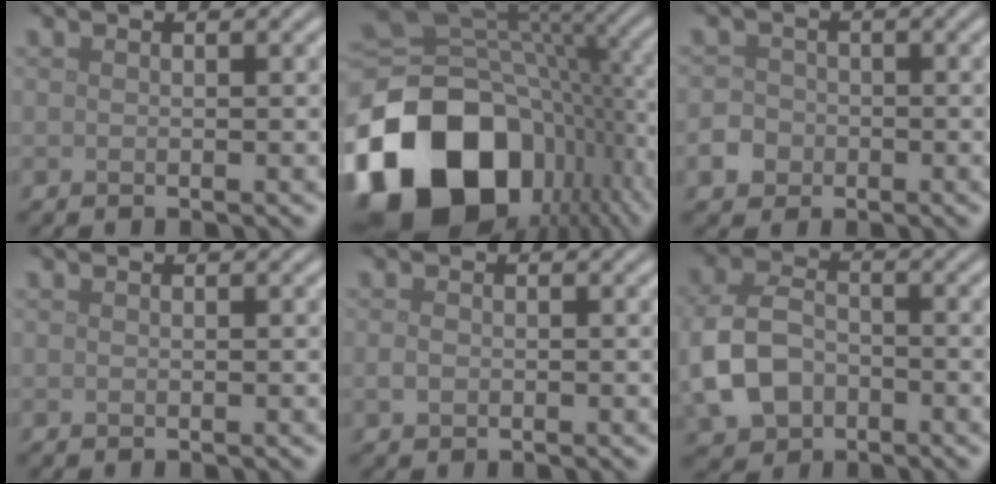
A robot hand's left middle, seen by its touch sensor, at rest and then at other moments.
{"total": 19.3, "force": [-7.4, 13.3, 11.9], "torque": [-0.266, -0.034, -0.118]}
{"total": 2.3, "force": [-0.9, 2.0, 0.7], "torque": [-0.005, 0.003, -0.019]}
{"total": 0.0}
{"total": 0.9, "force": [-0.2, 0.8, 0.5], "torque": [-0.012, -0.002, -0.006]}
{"total": 6.2, "force": [-2.0, 4.5, 3.7], "torque": [-0.088, 0.000, -0.047]}